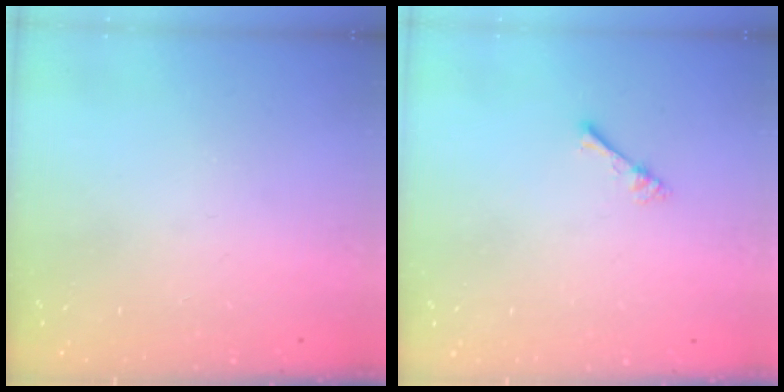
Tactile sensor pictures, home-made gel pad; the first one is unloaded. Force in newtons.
{"total": 1.0, "press": 1.0, "slide": 0.3}